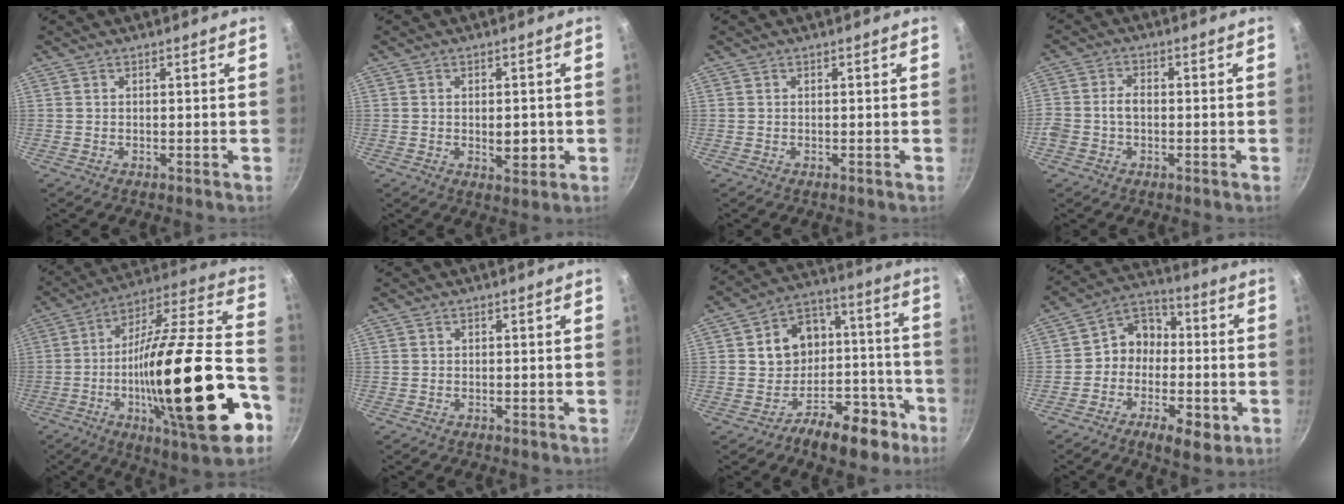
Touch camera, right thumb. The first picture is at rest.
{"total": 4.2, "force": [-0.6, 2.2, 3.6], "torque": [-0.041, -0.005, -0.005]}
{"total": 0.0}
{"total": 4.2, "force": [-0.9, 2.9, 2.9], "torque": [-0.053, 0.021, -0.023]}
{"total": 33.1, "force": [-9.9, 8.5, 30.5], "torque": [-0.457, 0.021, -0.165]}
{"total": 0.5, "force": [-0.3, 0.4, 0.2], "torque": [0.000, 0.002, -0.006]}
{"total": 17.2, "force": [-6.8, 13.2, 8.7], "torque": [-0.062, 0.092, -0.086]}
{"total": 12.9, "force": [-3.0, 9.5, 8.1], "torque": [-0.081, 0.042, -0.056]}